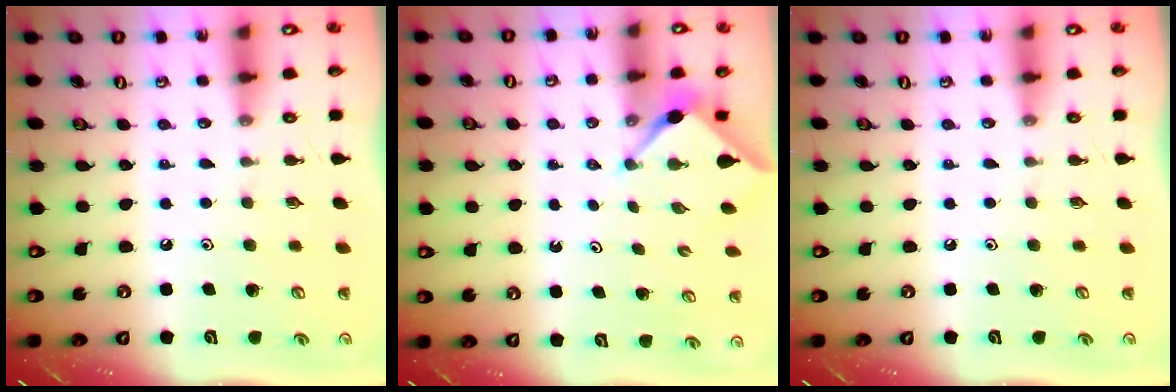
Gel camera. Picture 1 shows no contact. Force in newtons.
{"total": 3.1, "press": 3.1, "slide": 0.4}
{"total": 0.0}